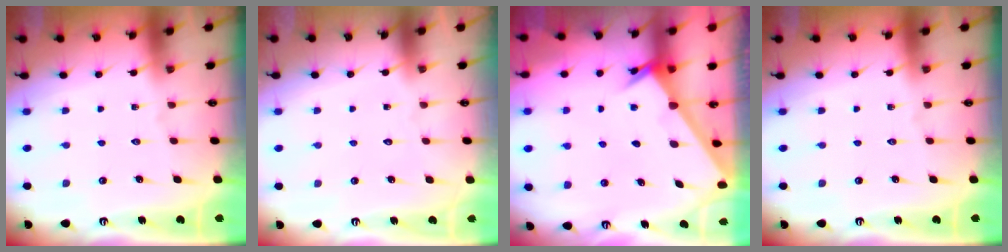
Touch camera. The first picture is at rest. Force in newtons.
{"total": 1.6, "press": 1.6, "slide": 0.1}
{"total": 2.4, "press": 2.4, "slide": 0.2}
{"total": 0.0}